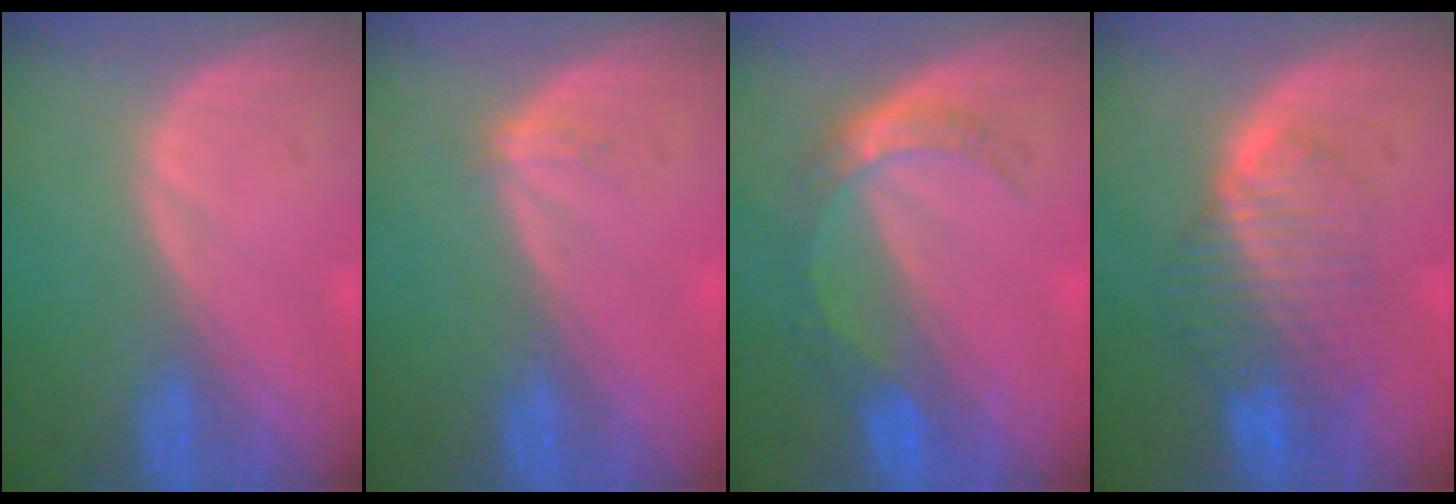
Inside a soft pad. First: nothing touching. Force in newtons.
{"total": 1.2, "press": 0.8, "slide": 0.8}
{"total": 5.2, "press": 4.7, "slide": 2.3}
{"total": 8.4, "press": 7.2, "slide": 4.2}